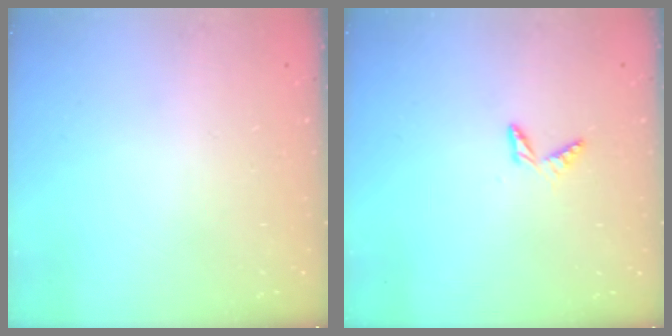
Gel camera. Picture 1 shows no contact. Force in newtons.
{"total": 3.7, "press": 3.7, "slide": 0.2}